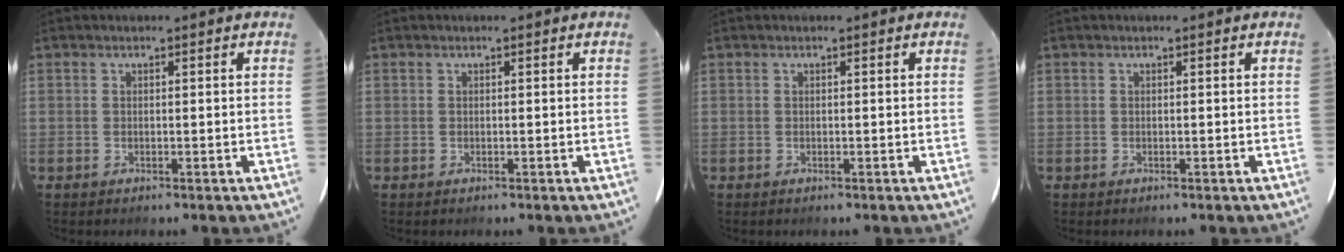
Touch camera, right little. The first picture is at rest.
{"total": 0.0}
{"total": 0.0}
{"total": 0.0}